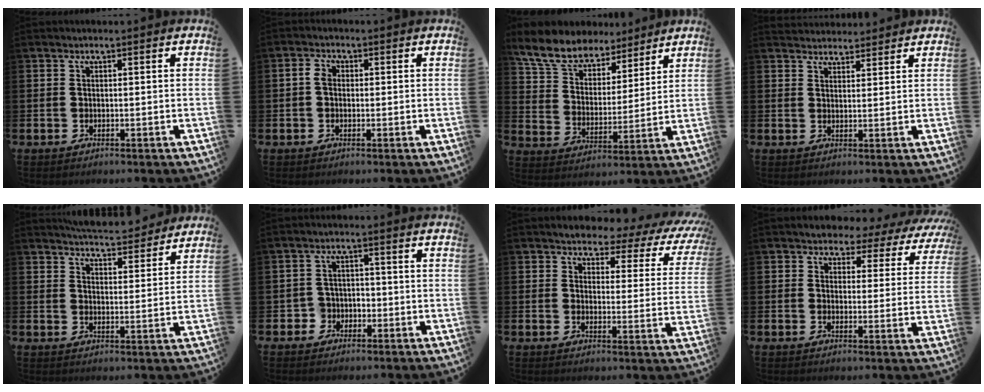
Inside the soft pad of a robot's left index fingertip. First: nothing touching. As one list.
[{"total": 2.2, "force": [0.1, 1.6, 1.6], "torque": [-0.023, 0.006, -0.002]}, {"total": 8.3, "force": [7.4, 3.3, 1.8], "torque": [-0.085, -0.040, 0.136]}, {"total": 3.2, "force": [3.1, 1.0, -0.2], "torque": [0.002, -0.012, 0.057]}, {"total": 5.9, "force": [5.8, 0.6, 0.6], "torque": [-0.022, -0.038, 0.104]}, {"total": 3.3, "force": [-1.7, 2.8, 0.4], "torque": [-0.026, 0.010, -0.036]}, {"total": 3.1, "force": [2.5, 1.5, 0.8], "torque": [-0.017, -0.032, 0.031]}, {"total": 3.1, "force": [2.5, 1.8, 0.0], "torque": [-0.004, -0.031, 0.033]}]